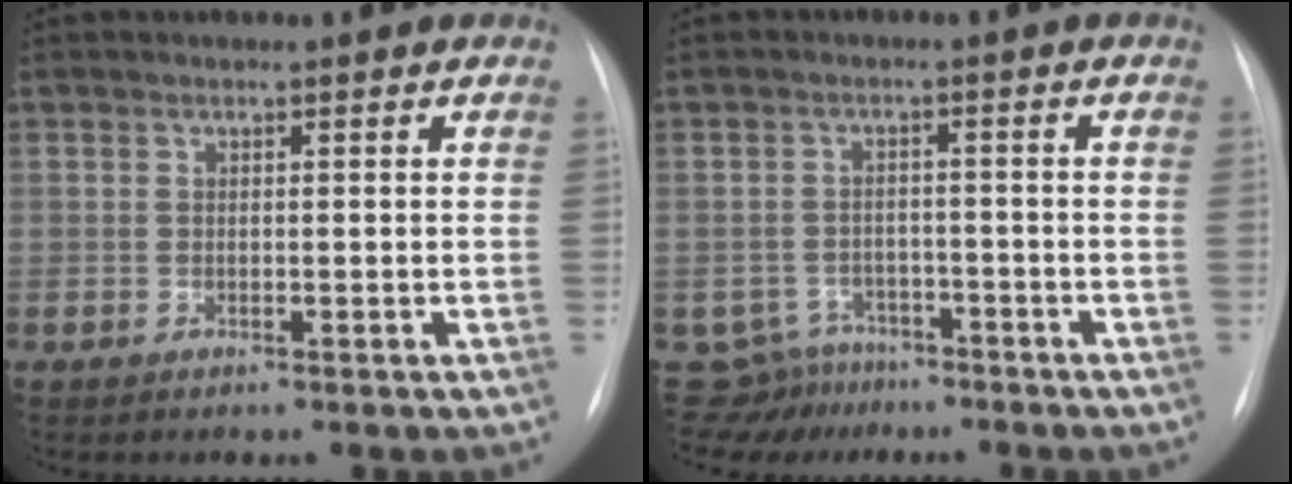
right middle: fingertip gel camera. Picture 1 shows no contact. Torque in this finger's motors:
{"motor_torque": [-0.36, -0.36, -0.16, -0.04]}